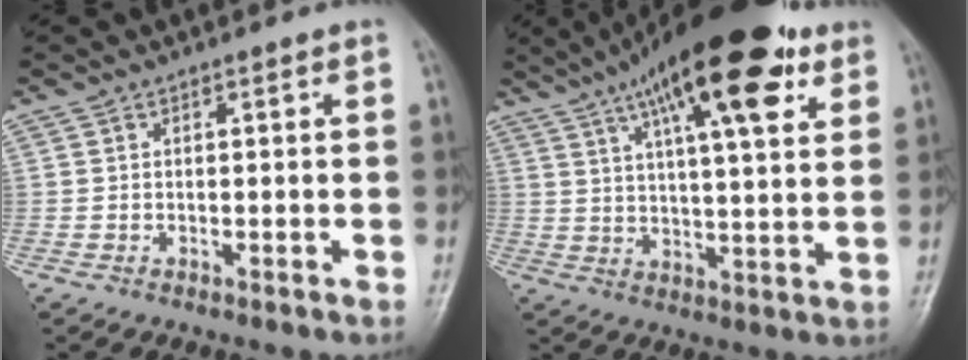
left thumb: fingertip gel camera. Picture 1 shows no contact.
{"total": 20.9, "force": [11.3, 6.2, 16.5], "torque": [-0.244, -0.015, 0.173]}